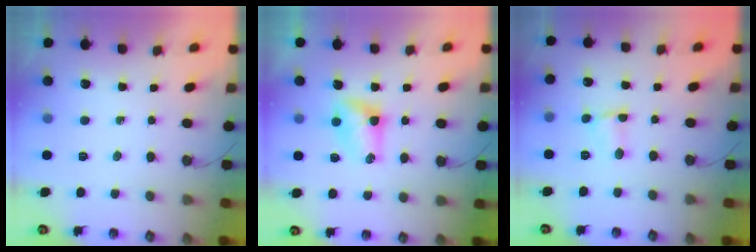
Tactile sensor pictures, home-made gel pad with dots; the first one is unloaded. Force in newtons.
{"total": 6.0, "press": 5.9, "slide": 0.6}
{"total": 2.4, "press": 2.3, "slide": 0.4}